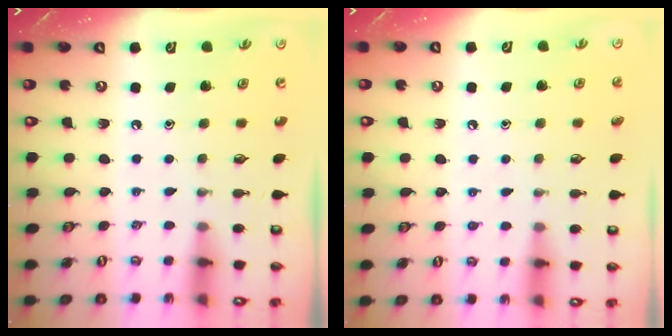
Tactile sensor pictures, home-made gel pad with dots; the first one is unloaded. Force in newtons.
{"total": 3.3, "press": 3.2, "slide": 0.7}